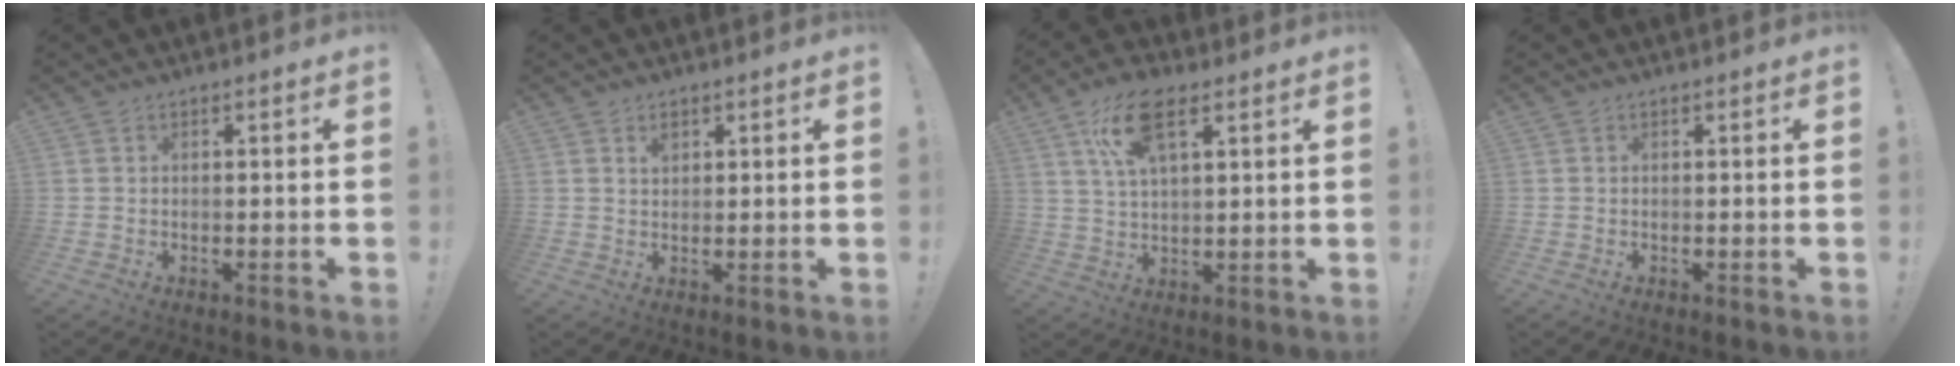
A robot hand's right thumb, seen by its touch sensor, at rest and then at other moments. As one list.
[{"total": 1.9, "force": [1.2, 1.3, 0.7], "torque": [0.008, -0.008, 0.018]}, {"total": 12.2, "force": [6.0, 5.2, 9.2], "torque": [-0.167, -0.001, 0.111]}, {"total": 0.0}]